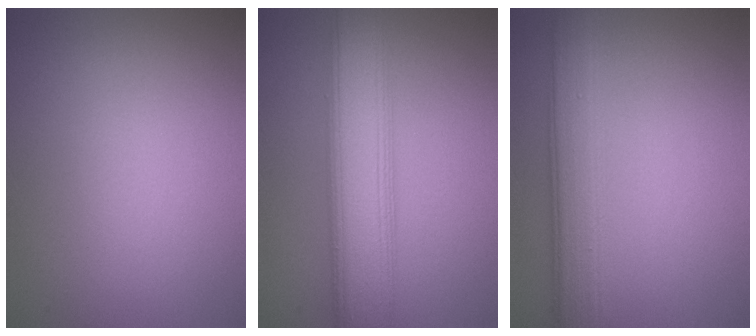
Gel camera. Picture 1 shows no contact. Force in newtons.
{"total": 7.7, "press": 7.7, "slide": 0.3}
{"total": 4.5, "press": 4.5, "slide": 0.2}